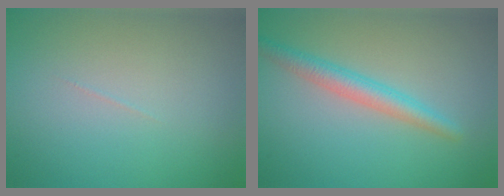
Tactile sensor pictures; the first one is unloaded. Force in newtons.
{"total": 2.8, "press": 2.8, "slide": 0.0}